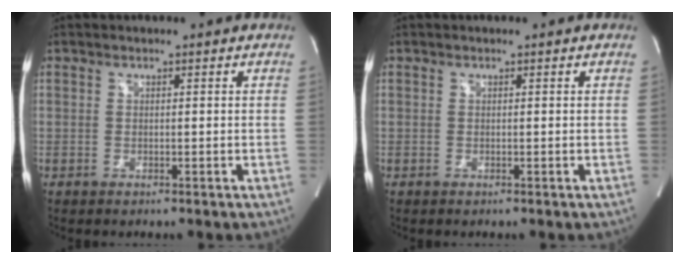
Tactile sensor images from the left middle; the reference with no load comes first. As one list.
[{"total": 0.0}]